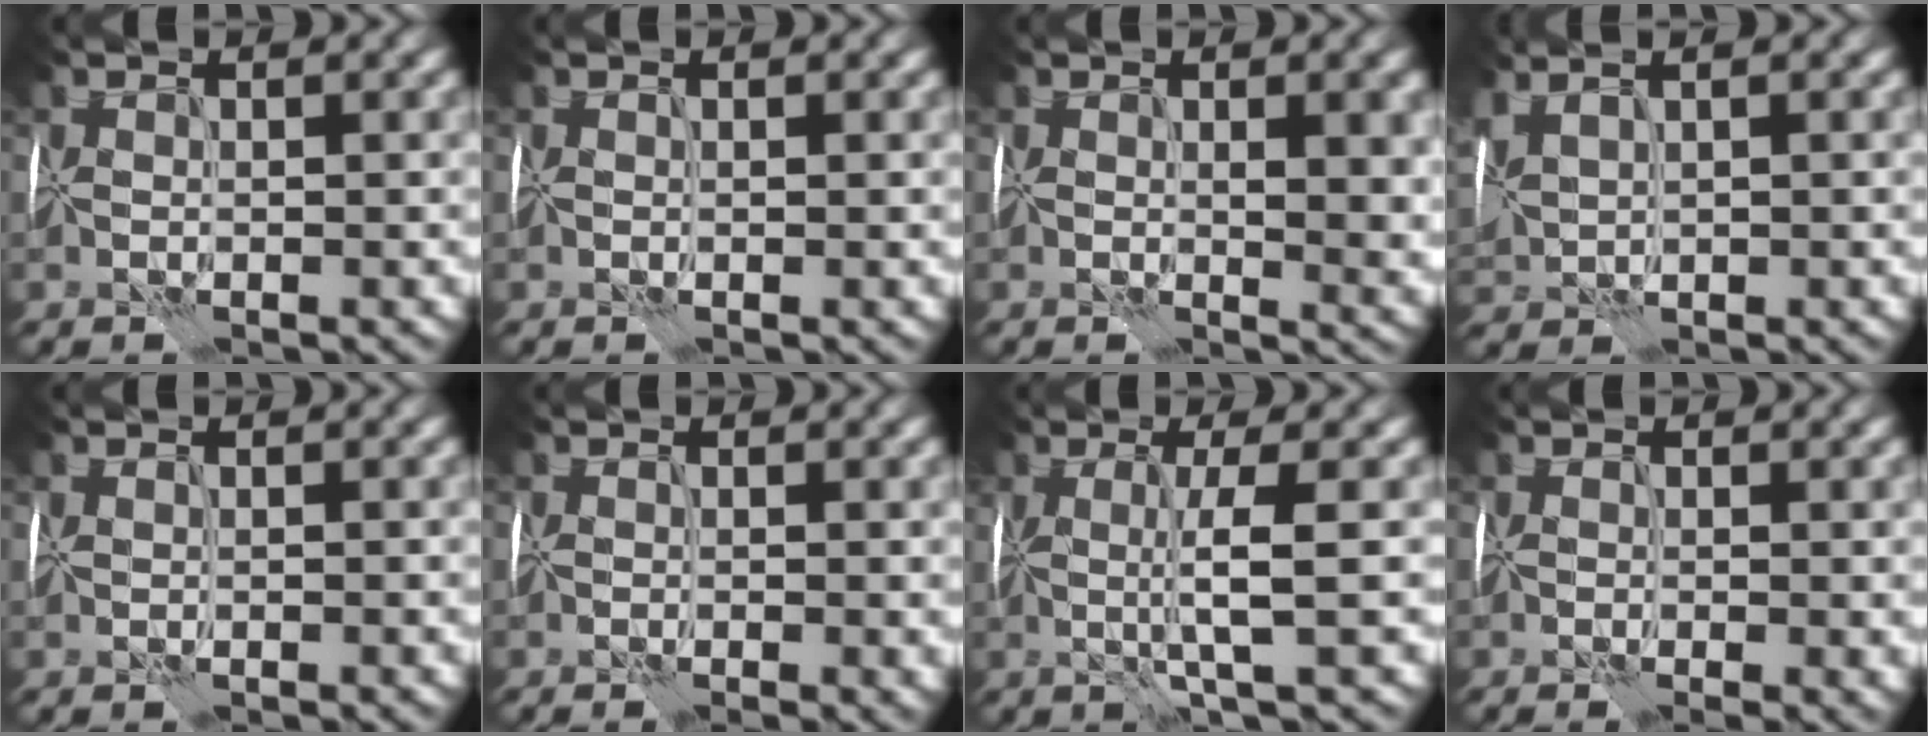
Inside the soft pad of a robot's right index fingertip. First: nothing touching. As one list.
[{"total": 0.0}, {"total": 4.1, "force": [0.5, 1.1, 3.9], "torque": [-0.056, -0.006, 0.010]}, {"total": 4.5, "force": [2.0, 2.1, 3.4], "torque": [-0.098, 0.018, 0.043]}, {"total": 0.0}, {"total": 1.0, "force": [-0.2, 0.1, 1.0], "torque": [-0.015, -0.002, -0.005]}, {"total": 3.0, "force": [-0.7, -0.2, 2.9], "torque": [-0.060, -0.007, -0.014]}, {"total": 1.4, "force": [-0.2, 0.3, 1.4], "torque": [-0.022, -0.003, -0.006]}]